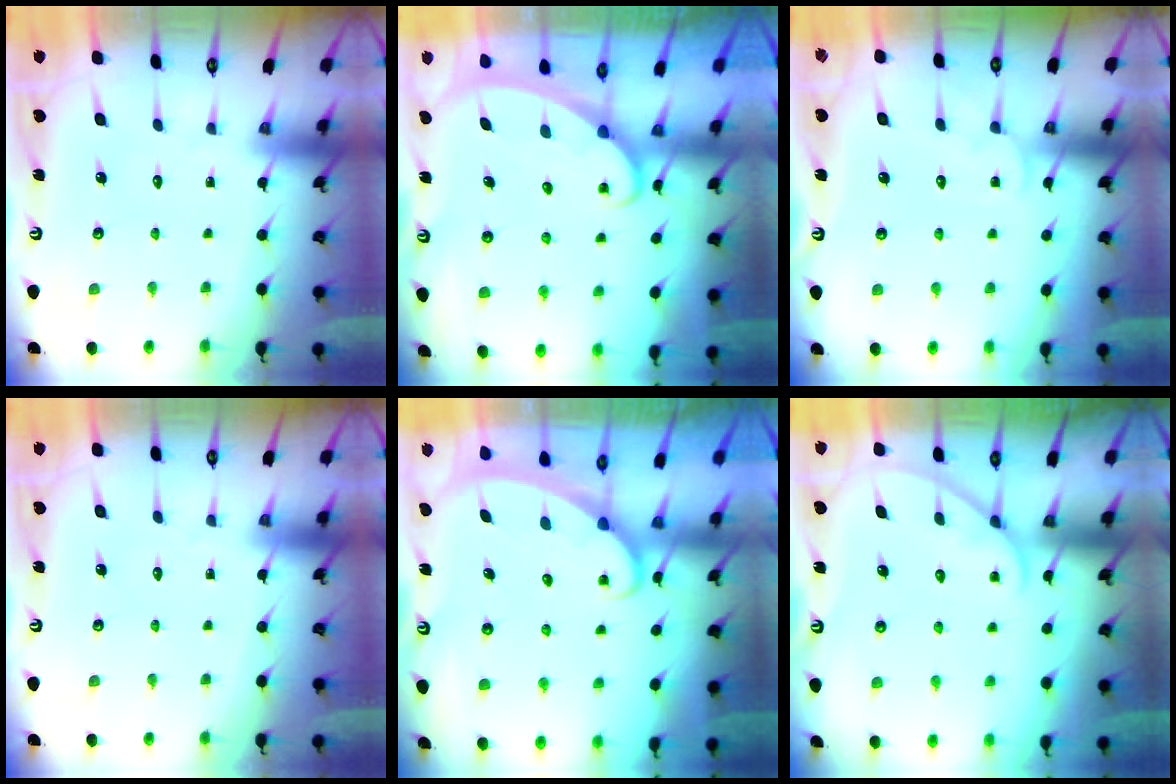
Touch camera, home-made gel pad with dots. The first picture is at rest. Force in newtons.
{"total": 2.3, "press": 2.3, "slide": 0.4}
{"total": 4.2, "press": 4.2, "slide": 0.4}
{"total": 0.0}
{"total": 2.5, "press": 2.4, "slide": 0.3}
{"total": 3.3, "press": 3.3, "slide": 0.4}